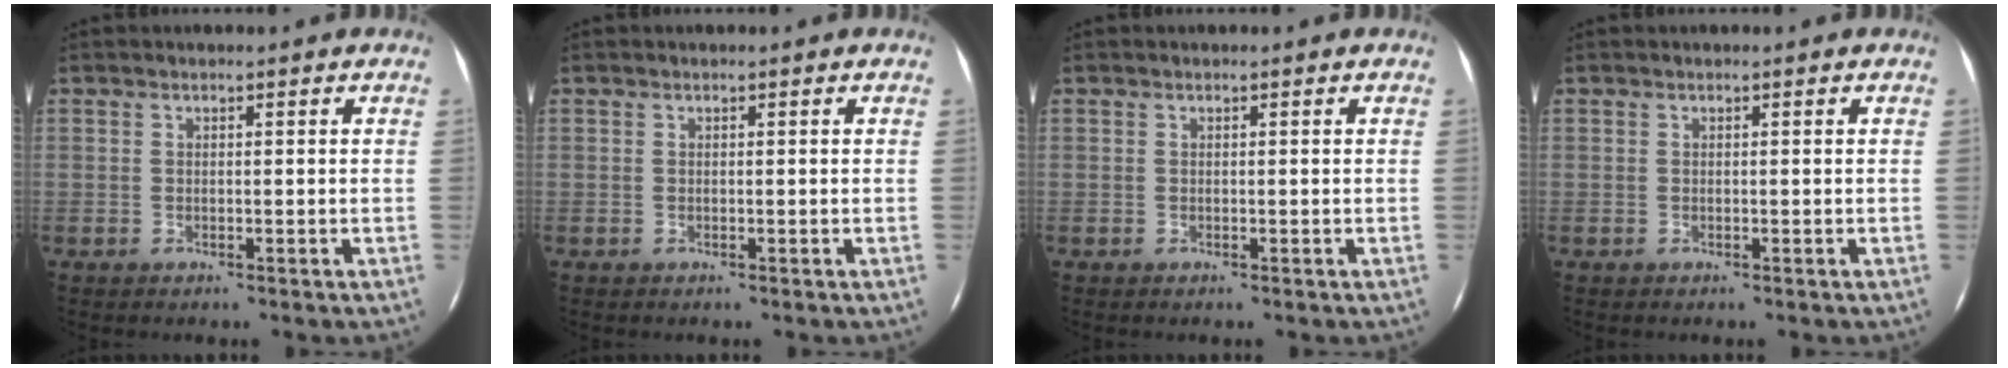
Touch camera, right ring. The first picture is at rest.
{"total": 0.0}
{"total": 0.0}
{"total": 0.0}